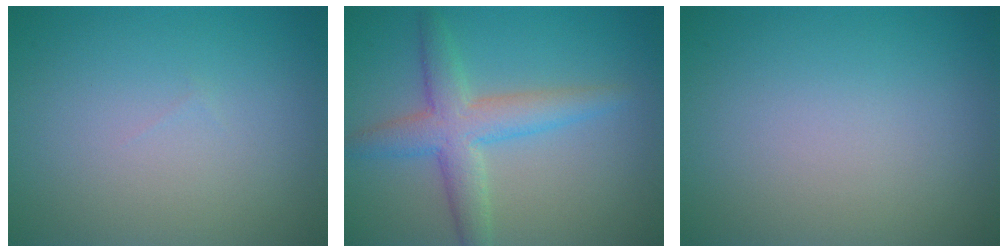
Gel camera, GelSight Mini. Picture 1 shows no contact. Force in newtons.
{"total": 4.6, "press": 4.6, "slide": 0.1}
{"total": 0.0}